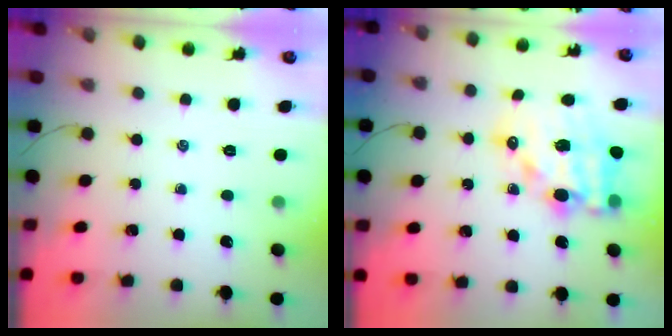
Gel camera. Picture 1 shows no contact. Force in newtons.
{"total": 15.0, "press": 14.6, "slide": 3.2}